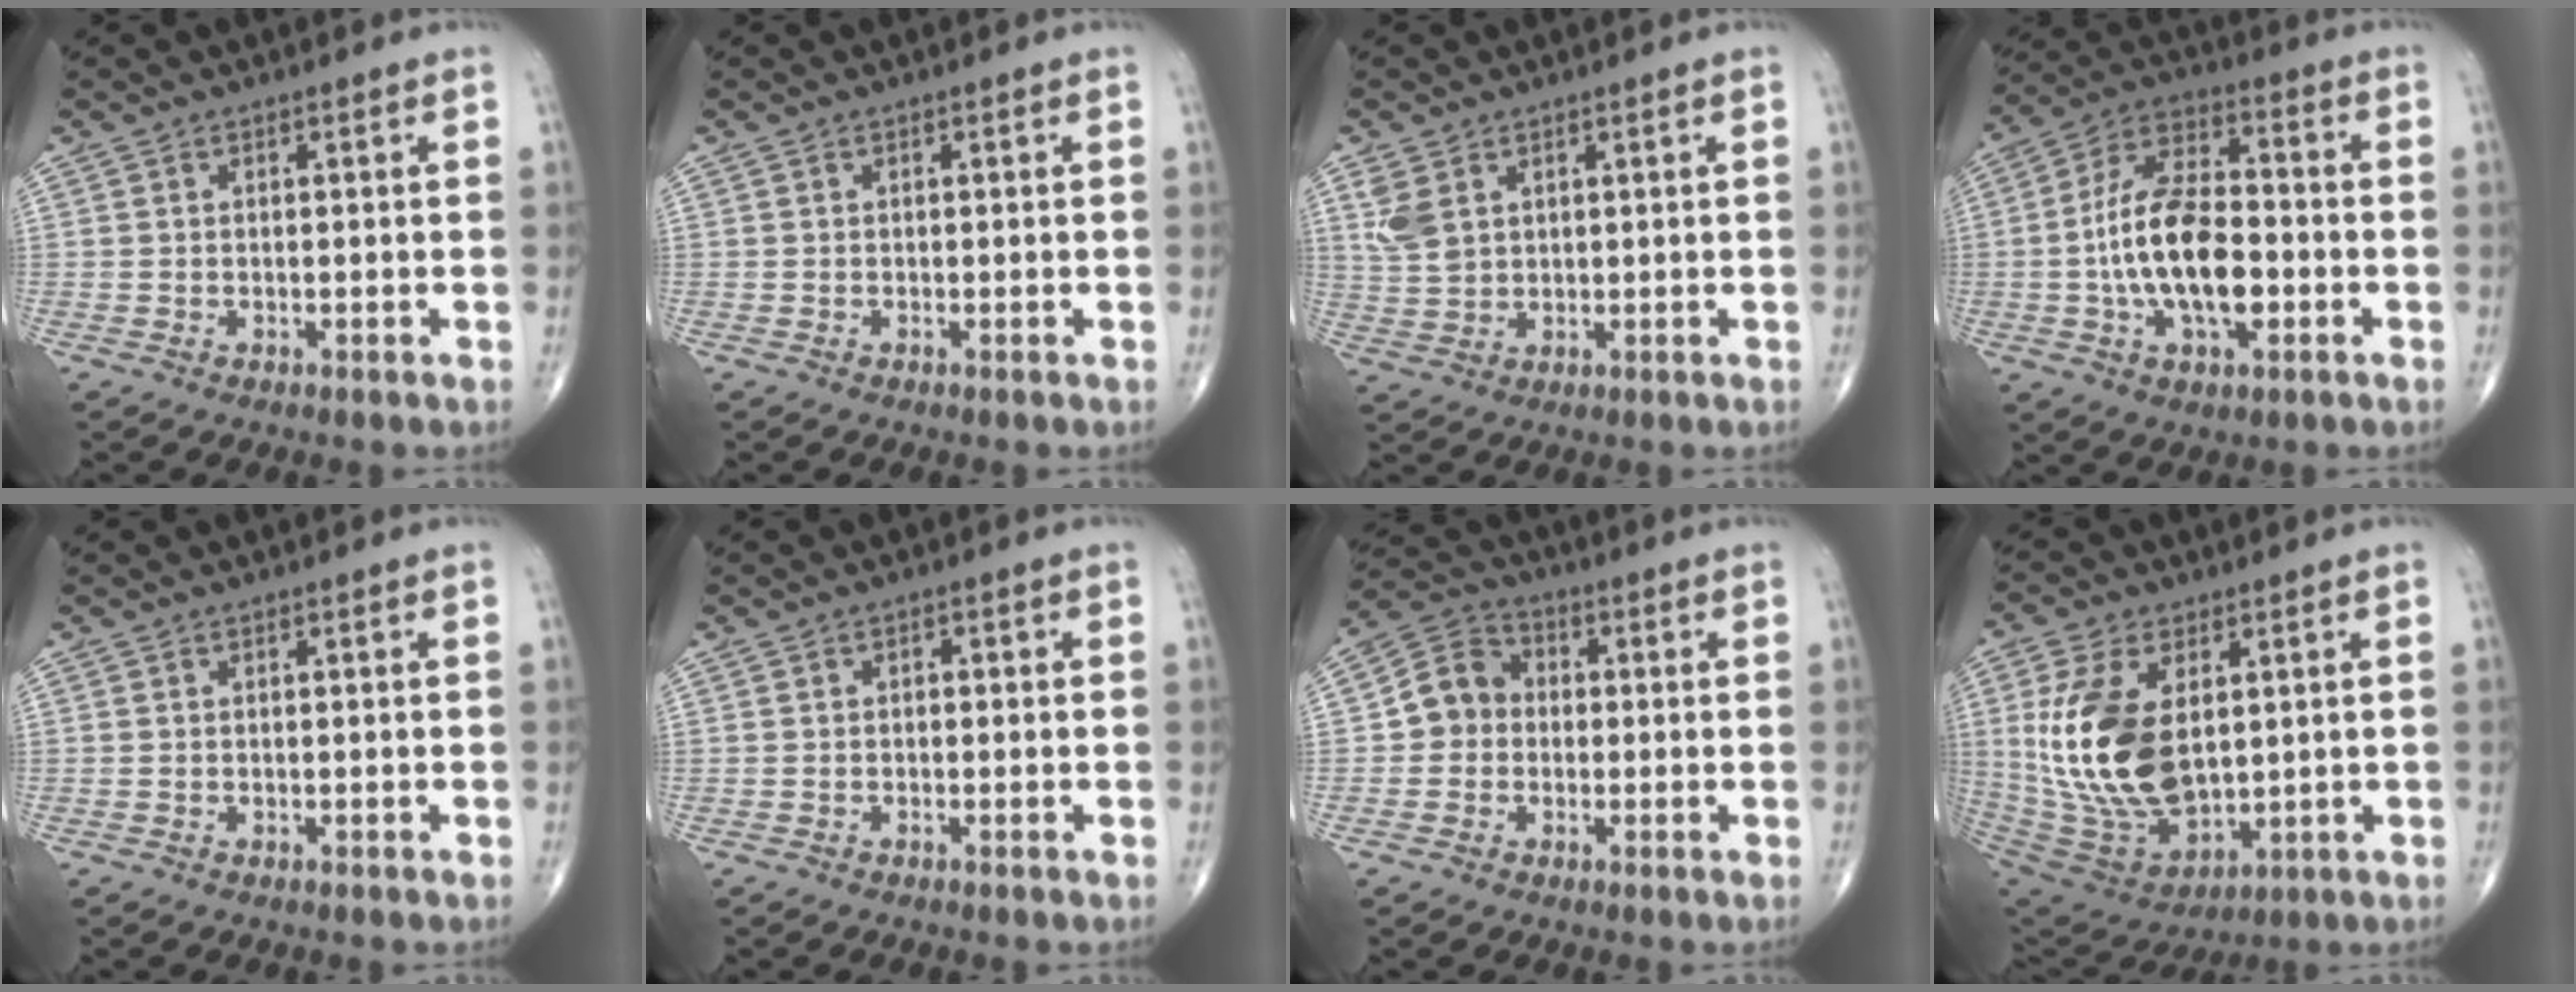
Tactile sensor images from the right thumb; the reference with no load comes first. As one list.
[{"total": 0.0}, {"total": 5.1, "force": [2.2, 3.3, 3.1], "torque": [-0.061, -0.005, 0.055]}, {"total": 17.0, "force": [-2.7, 8.4, 14.5], "torque": [-0.262, 0.029, -0.051]}, {"total": 0.0}, {"total": 0.8, "force": [0.0, 0.6, 0.5], "torque": [-0.004, 0.002, -0.004]}, {"total": 7.5, "force": [-0.3, 6.7, 3.4], "torque": [-0.040, 0.027, -0.021]}, {"total": 20.6, "force": [2.6, 11.7, 16.8], "torque": [-0.328, -0.023, 0.068]}]